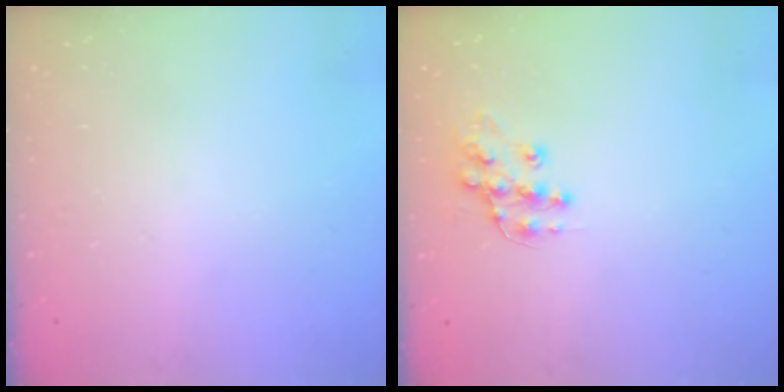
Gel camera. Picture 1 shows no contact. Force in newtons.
{"total": 10.7, "press": 10.7, "slide": 0.6}